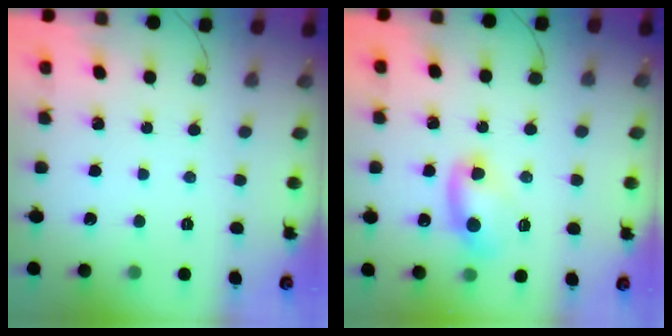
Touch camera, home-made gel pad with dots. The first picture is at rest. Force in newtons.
{"total": 6.8, "press": 6.7, "slide": 1.3}